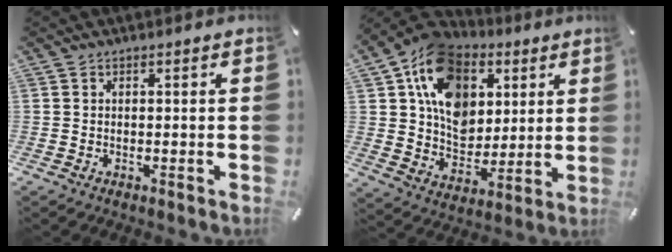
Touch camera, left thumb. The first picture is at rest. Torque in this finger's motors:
{"motor_torque": [2.38, 2.63, 1.60, -1.17, 0.28]}